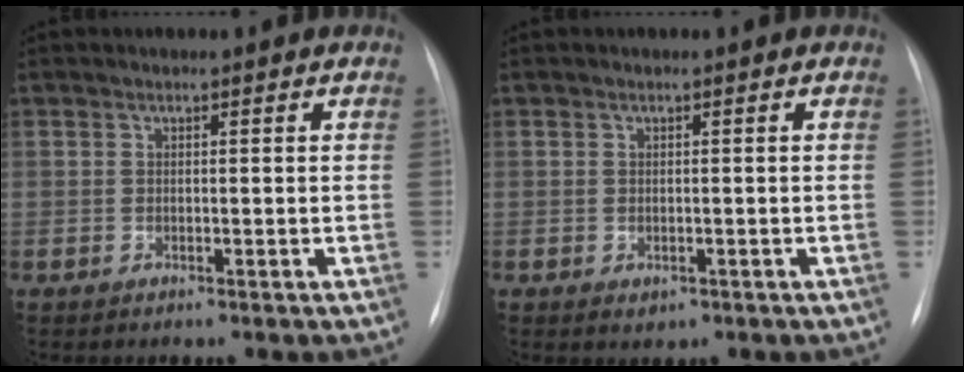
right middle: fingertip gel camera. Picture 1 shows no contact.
{"total": 1.3, "force": [-0.5, 1.0, 0.7], "torque": [-0.008, 0.000, 0.001]}